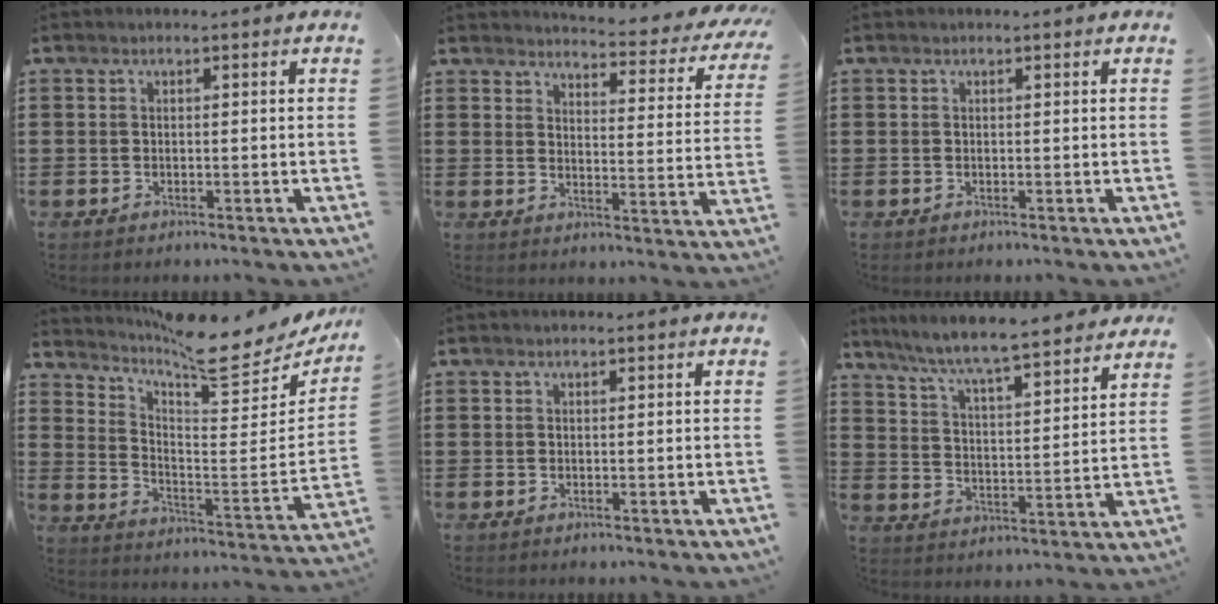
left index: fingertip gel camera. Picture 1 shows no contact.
{"total": 3.9, "force": [3.7, 0.0, 1.1], "torque": [-0.028, -0.041, 0.055]}
{"total": 0.0}
{"total": 9.0, "force": [7.9, 1.0, 4.3], "torque": [-0.091, -0.059, 0.130]}
{"total": 0.0}
{"total": 6.3, "force": [5.8, -0.2, 2.5], "torque": [-0.074, -0.042, 0.095]}